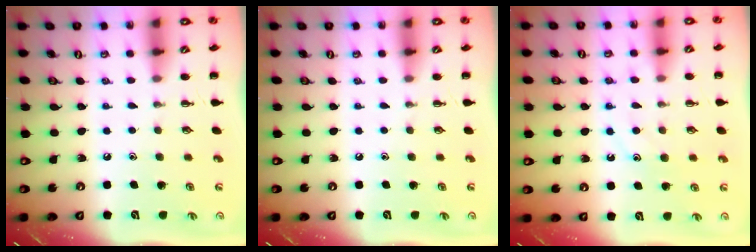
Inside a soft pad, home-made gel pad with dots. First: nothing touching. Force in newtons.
{"total": 0.0}
{"total": 10.3, "press": 10.3, "slide": 0.7}